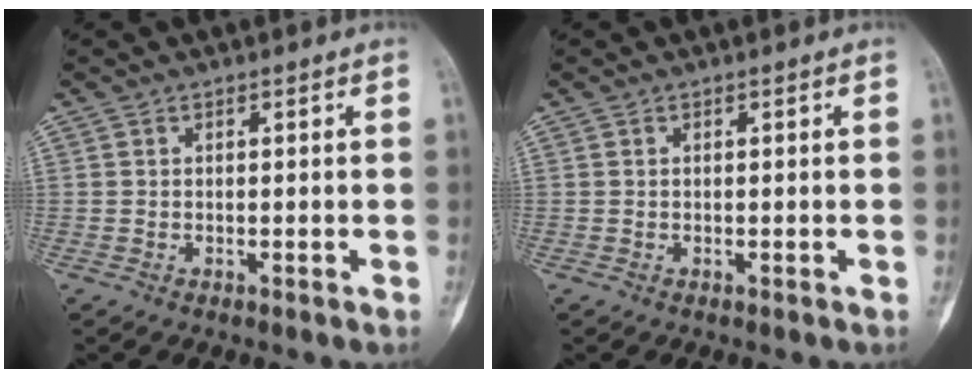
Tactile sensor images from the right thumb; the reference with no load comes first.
{"total": 0.0}